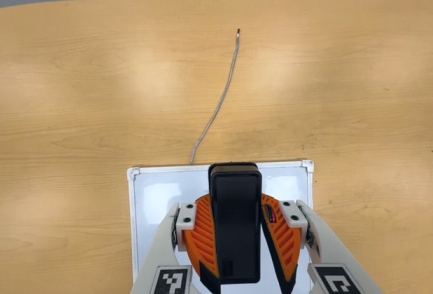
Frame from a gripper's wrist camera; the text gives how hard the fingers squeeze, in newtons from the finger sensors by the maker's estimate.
{"total": 9.0, "left": 8.3, "right": 9.6}